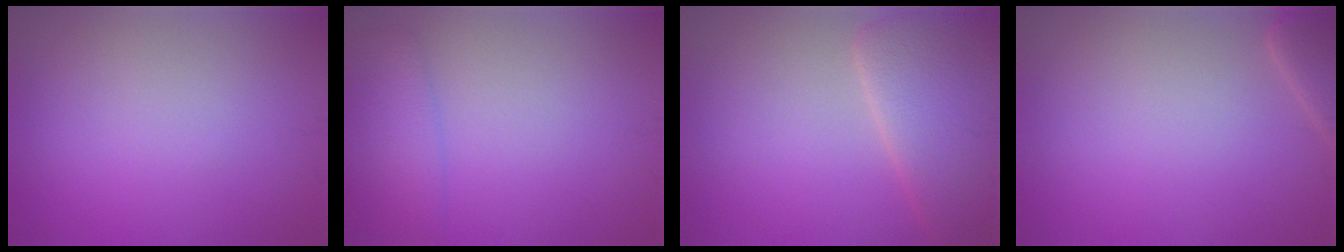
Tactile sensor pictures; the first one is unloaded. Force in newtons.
{"total": 2.8, "press": 2.8, "slide": 0.1}
{"total": 7.5, "press": 7.5, "slide": 0.4}
{"total": 2.4, "press": 2.3, "slide": 0.4}